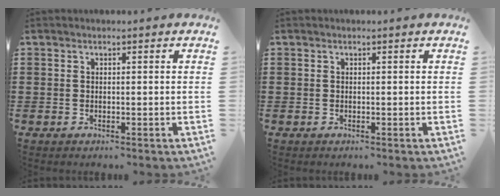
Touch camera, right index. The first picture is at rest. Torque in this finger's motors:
{"motor_torque": [-0.22, 1.14, 0.00, 0.00]}